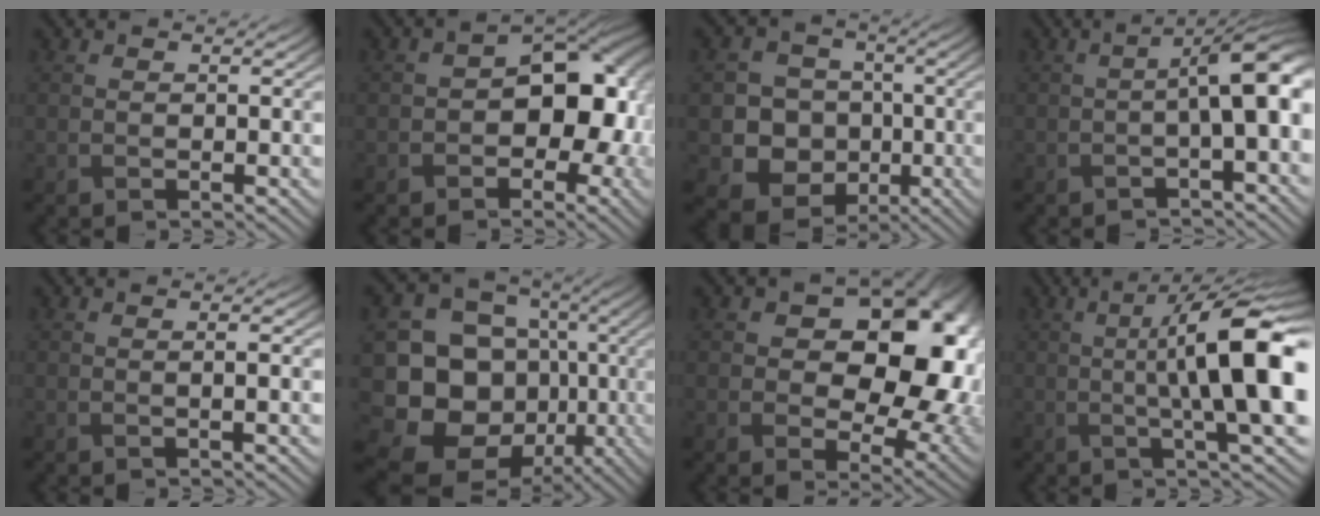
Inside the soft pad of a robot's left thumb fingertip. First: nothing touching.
{"total": 9.8, "force": [-1.2, 6.4, 7.3], "torque": [-0.087, -0.006, -0.021]}
{"total": 9.0, "force": [-1.6, 8.1, 3.5], "torque": [-0.082, -0.019, -0.054]}
{"total": 6.4, "force": [-0.2, 1.6, 6.2], "torque": [-0.084, 0.006, -0.002]}
{"total": 1.6, "force": [0.1, 0.3, 1.6], "torque": [-0.026, 0.005, -0.003]}
{"total": 16.1, "force": [-4.1, 13.6, 7.4], "torque": [-0.174, -0.039, -0.079]}
{"total": 16.9, "force": [2.7, 11.4, 12.2], "torque": [-0.128, -0.011, 0.052]}
{"total": 13.4, "force": [0.5, 3.0, 13.0], "torque": [-0.189, 0.003, 0.015]}